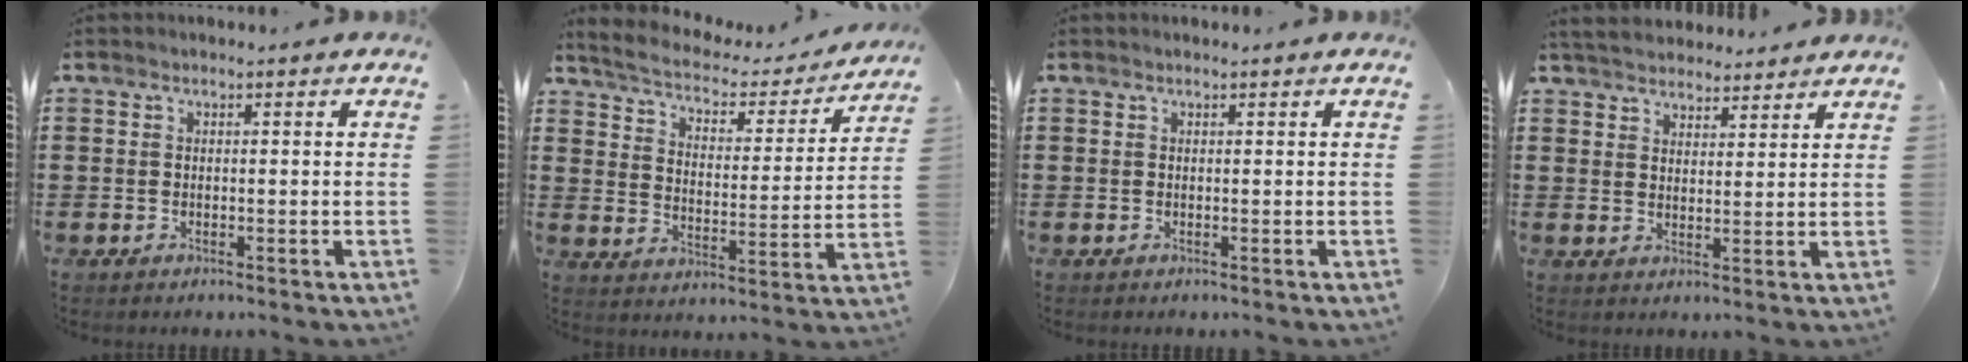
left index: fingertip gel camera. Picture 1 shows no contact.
{"total": 3.1, "force": [2.9, 0.8, 0.9], "torque": [-0.039, -0.024, 0.039]}
{"total": 0.0}
{"total": 4.2, "force": [4.0, 1.0, 0.6], "torque": [-0.024, -0.009, 0.075]}